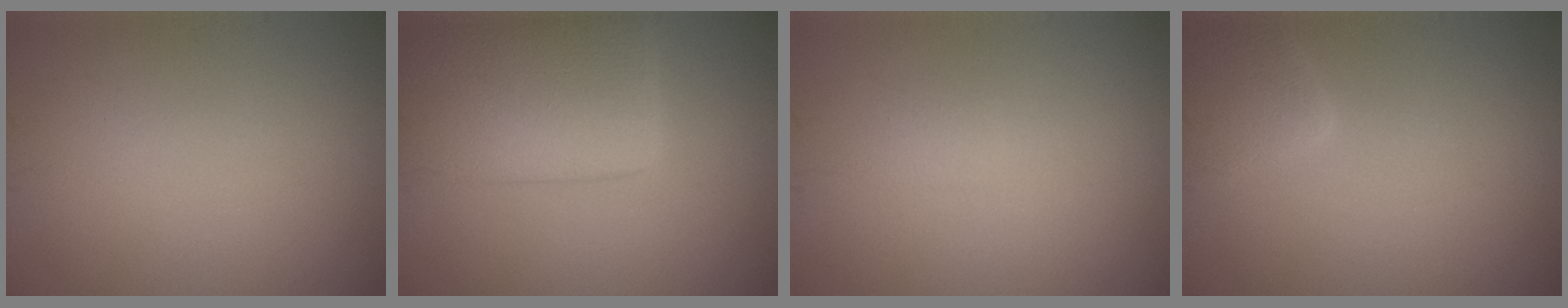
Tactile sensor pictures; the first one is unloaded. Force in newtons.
{"total": 8.6, "press": 8.6, "slide": 0.4}
{"total": 0.9, "press": 0.9, "slide": 0.1}
{"total": 2.9, "press": 2.9, "slide": 0.2}